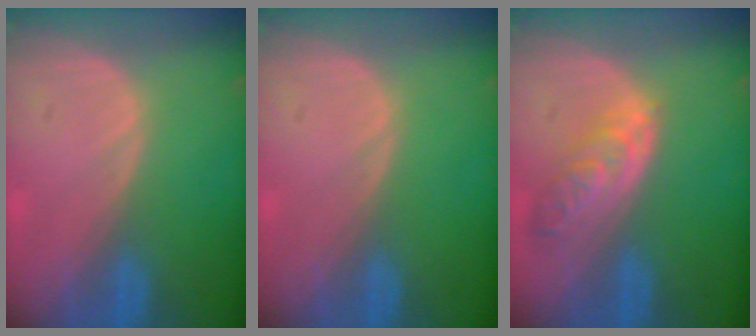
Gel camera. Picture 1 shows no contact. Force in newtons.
{"total": 0.0}
{"total": 5.6, "press": 5.1, "slide": 2.2}